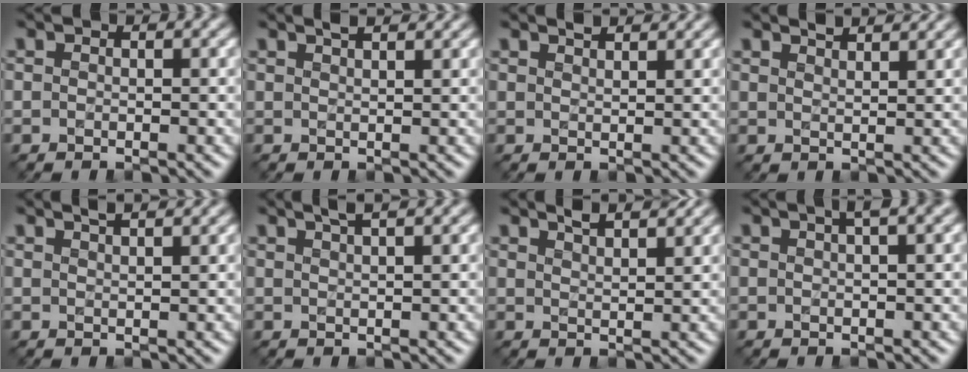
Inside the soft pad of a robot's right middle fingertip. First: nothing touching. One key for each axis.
{"total": 2.5, "fx": 1.9, "fy": 0.8, "fz": 1.3, "tx": 0.001, "ty": 0.011, "tz": 0.008}
{"total": 1.8, "fx": 1.6, "fy": 0.3, "fz": 0.7, "tx": -0.005, "ty": 0.002, "tz": 0.019}
{"total": 2.4, "fx": 2.1, "fy": 0.5, "fz": 0.9, "tx": -0.005, "ty": 0.006, "tz": 0.026}
{"total": 3.0, "fx": 2.3, "fy": 1.0, "fz": 1.7, "tx": 0.003, "ty": 0.015, "tz": 0.008}
{"total": 2.8, "fx": 2.0, "fy": 0.7, "fz": 1.8, "tx": -0.005, "ty": 0.014, "tz": 0.015}
{"total": 3.3, "fx": 2.7, "fy": 0.9, "fz": 1.7, "tx": -0.006, "ty": 0.013, "tz": 0.027}
{"total": 3.3, "fx": 1.8, "fy": 1.0, "fz": 2.6, "tx": -0.018, "ty": 0.009, "tz": 0.013}